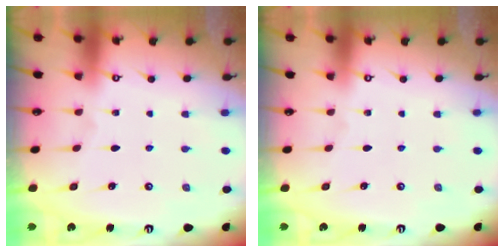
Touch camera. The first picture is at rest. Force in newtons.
{"total": 0.0}